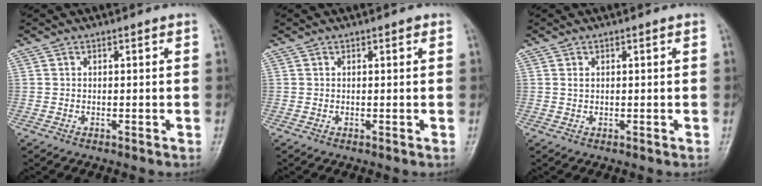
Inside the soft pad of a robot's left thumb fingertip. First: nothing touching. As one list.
[{"total": 0.6, "force": [0.3, 0.3, 0.5], "torque": [-0.005, 0.000, 0.002]}, {"total": 0.7, "force": [0.3, 0.4, 0.5], "torque": [-0.009, 0.004, 0.006]}]